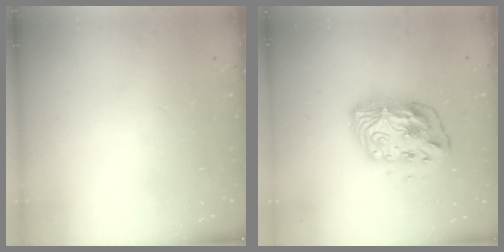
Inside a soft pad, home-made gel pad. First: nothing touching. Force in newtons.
{"total": 11.0, "press": 11.0, "slide": 0.5}